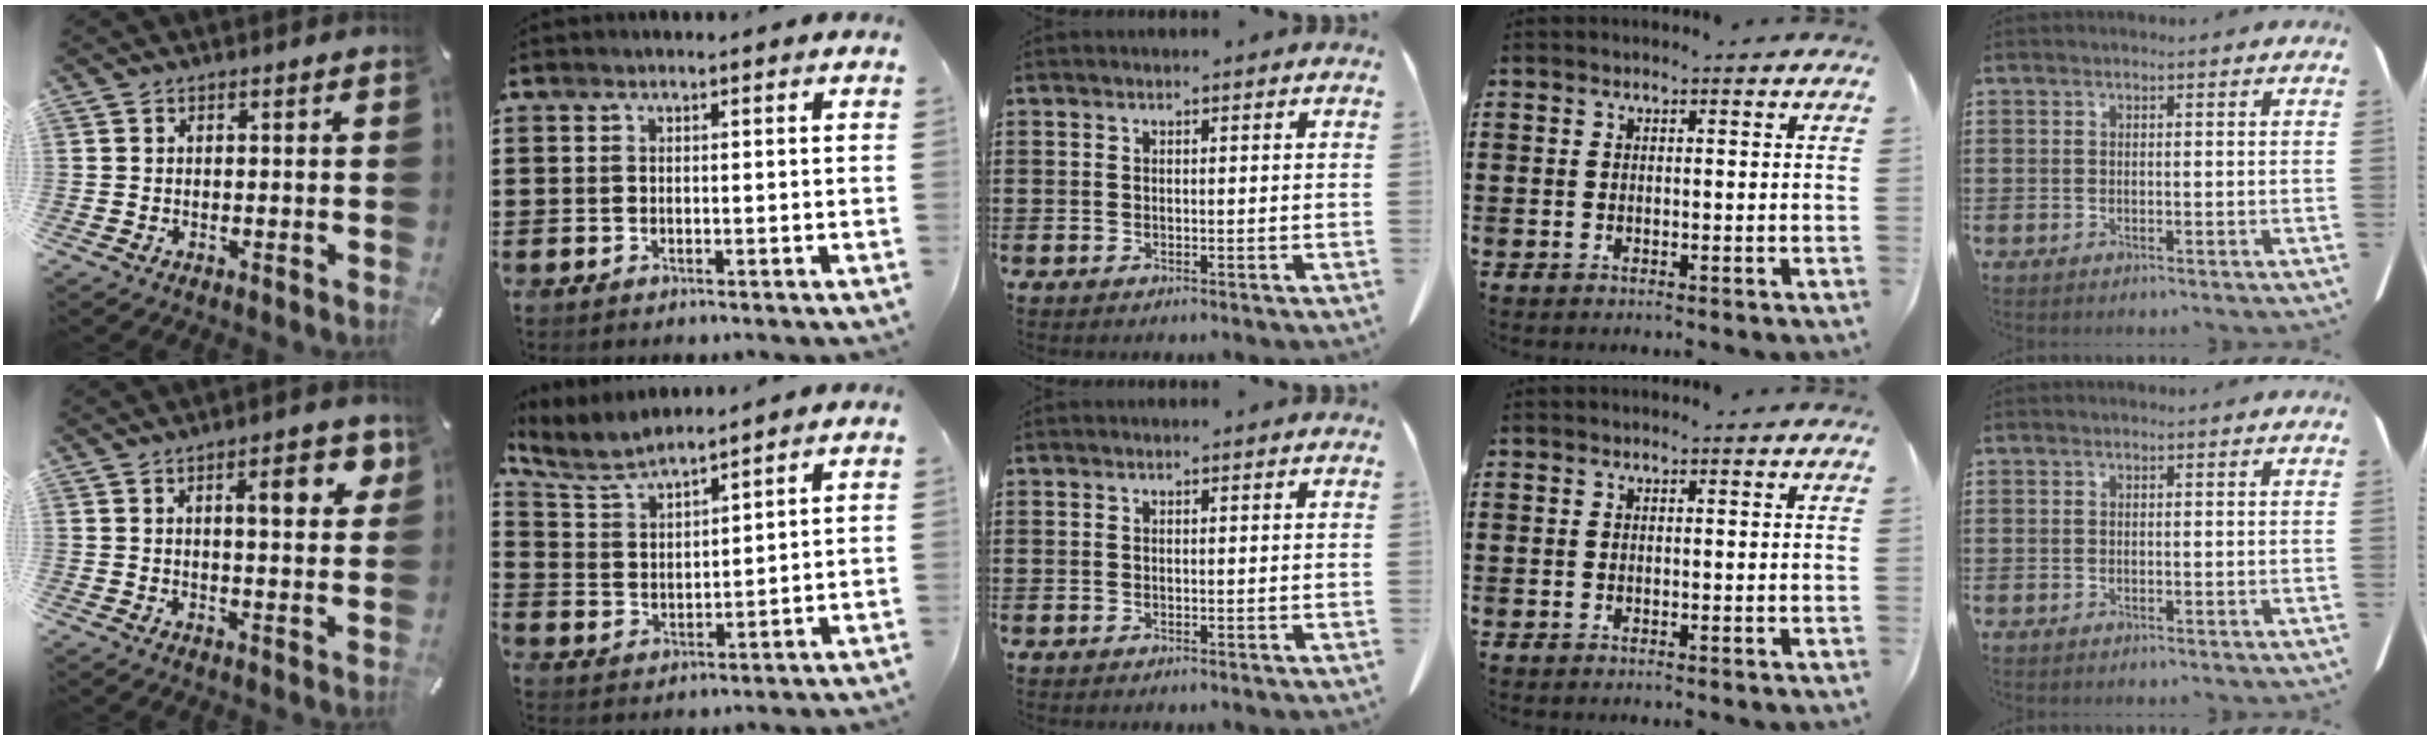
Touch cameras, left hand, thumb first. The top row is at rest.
{"thumb": {"total": 9.0, "force": [3.8, 3.0, 7.6], "torque": [-0.104, -0.009, 0.055]}, "index": {"total": 5.7, "force": [5.1, 0.9, 2.3], "torque": [-0.066, -0.019, 0.090]}}